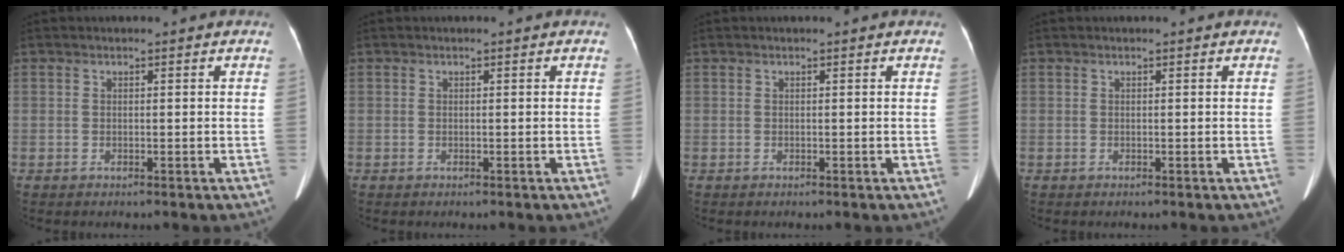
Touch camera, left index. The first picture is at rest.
{"total": 0.0}
{"total": 0.0}
{"total": 0.0}